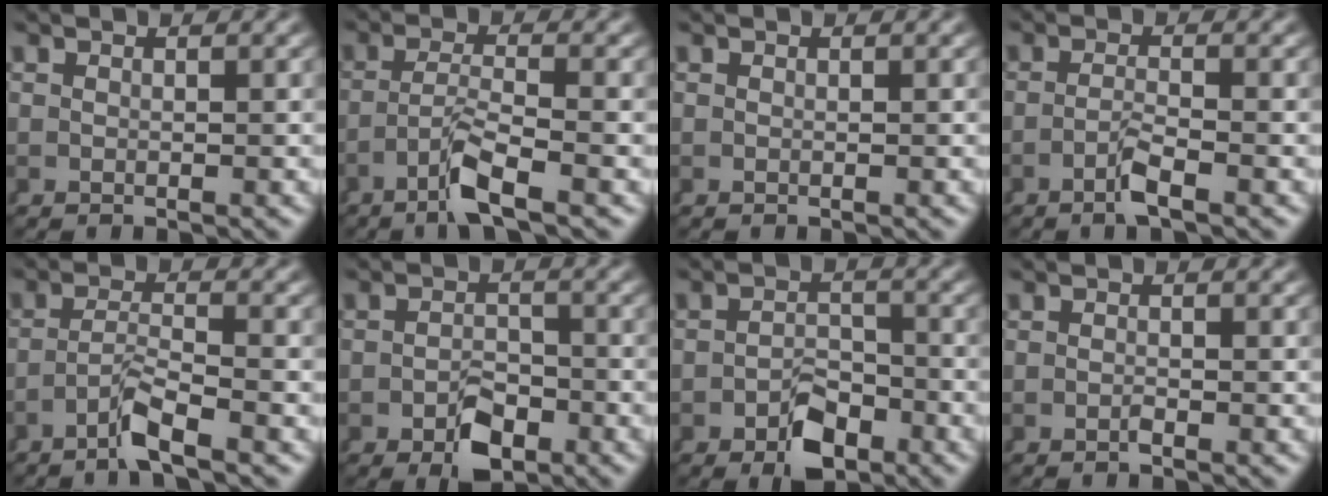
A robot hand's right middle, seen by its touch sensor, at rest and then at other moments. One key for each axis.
{"total": 3.5, "fx": -2.0, "fy": 0.0, "fz": 2.9, "tx": -0.053, "ty": -0.010, "tz": -0.030}
{"total": 0.0}
{"total": 2.2, "fx": -1.6, "fy": -0.3, "fz": 1.5, "tx": -0.032, "ty": -0.009, "tz": -0.025}
{"total": 3.0, "fx": -2.2, "fy": 0.0, "fz": 2.1, "tx": -0.039, "ty": -0.007, "tz": -0.035}
{"total": 4.1, "fx": -2.3, "fy": 2.3, "fz": 2.4, "tx": -0.022, "ty": -0.015, "tz": -0.034}
{"total": 4.4, "fx": -2.8, "fy": 2.4, "fz": 2.4, "tx": -0.021, "ty": -0.015, "tz": -0.043}
{"total": 0.7, "fx": -0.6, "fy": 0.2, "fz": 0.3, "tx": -0.005, "ty": -0.001, "tz": -0.012}